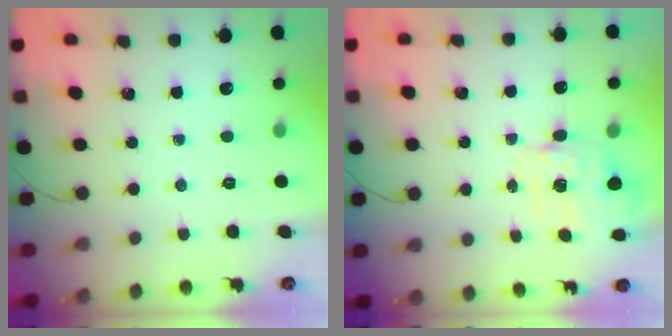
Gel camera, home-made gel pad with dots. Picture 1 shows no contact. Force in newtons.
{"total": 2.9, "press": 2.7, "slide": 0.9}